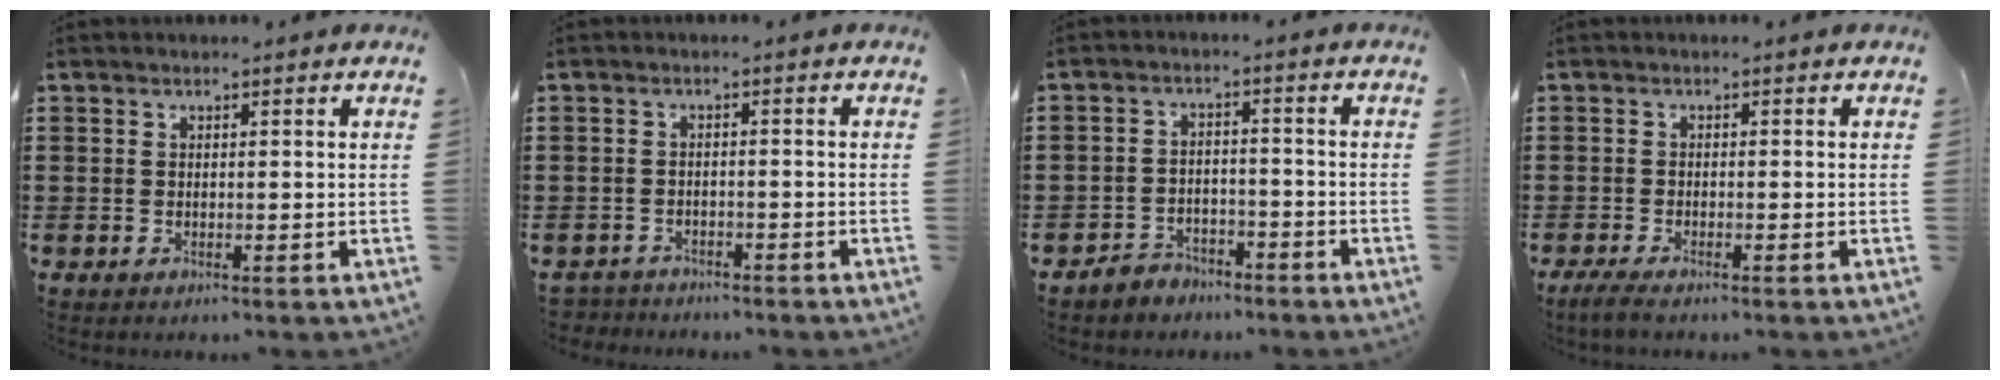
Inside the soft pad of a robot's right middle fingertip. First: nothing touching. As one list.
[{"total": 2.1, "force": [-2.1, 0.3, -0.3], "torque": [-0.002, -0.002, -0.047]}, {"total": 3.4, "force": [-3.3, 0.9, -0.3], "torque": [-0.004, 0.001, -0.070]}, {"total": 1.7, "force": [-1.5, 0.1, 0.9], "torque": [-0.024, -0.003, -0.029]}]